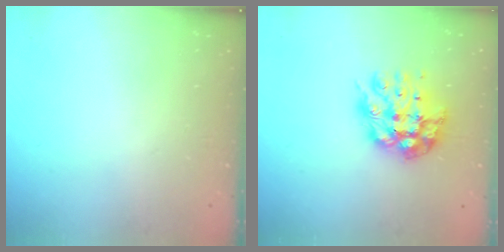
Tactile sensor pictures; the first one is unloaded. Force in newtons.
{"total": 13.4, "press": 13.3, "slide": 1.2}